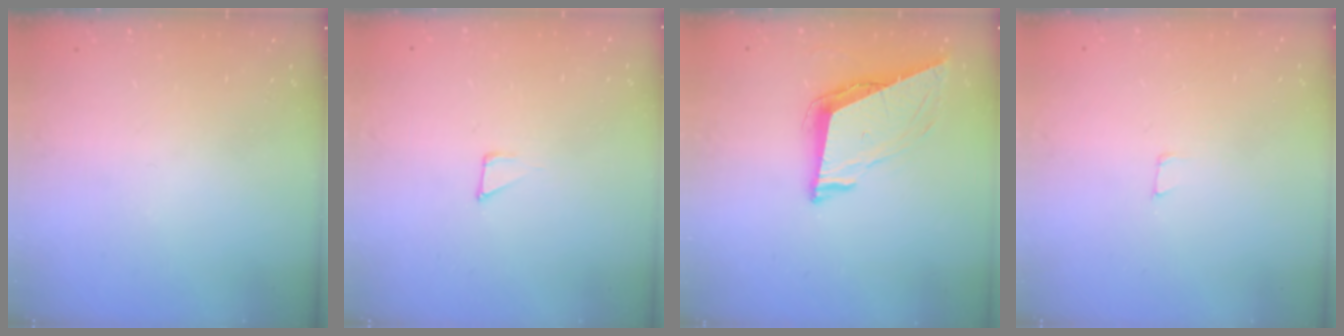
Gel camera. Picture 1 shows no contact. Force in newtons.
{"total": 3.9, "press": 3.9, "slide": 0.3}
{"total": 9.2, "press": 8.6, "slide": 3.3}
{"total": 3.2, "press": 3.2, "slide": 0.2}